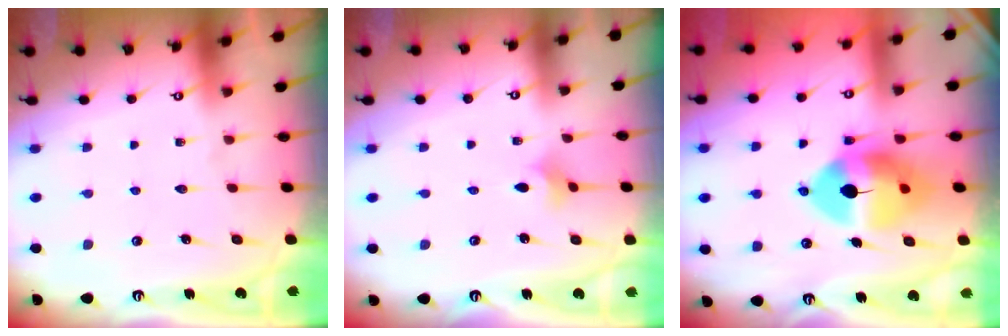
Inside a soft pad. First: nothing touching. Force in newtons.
{"total": 2.4, "press": 2.3, "slide": 0.4}
{"total": 12.9, "press": 12.8, "slide": 1.8}